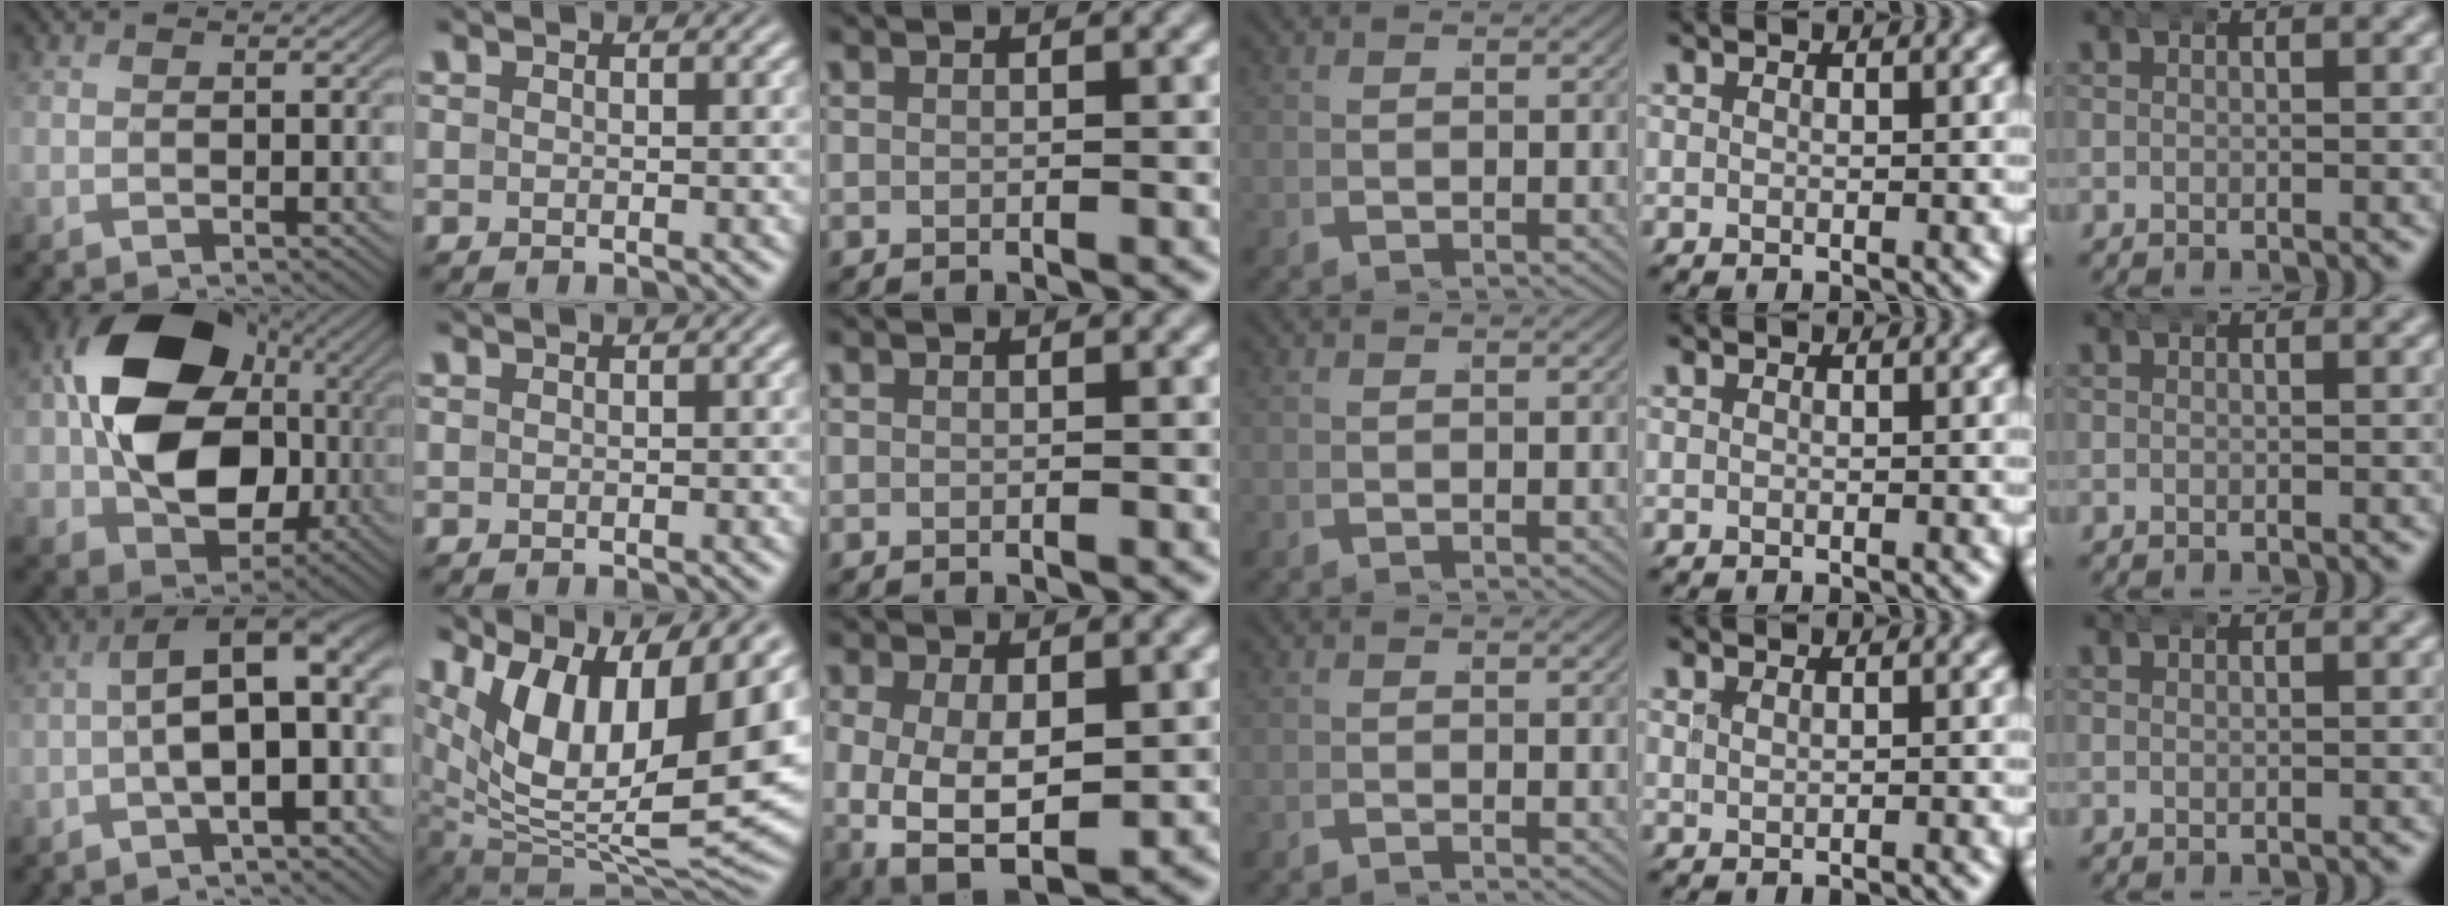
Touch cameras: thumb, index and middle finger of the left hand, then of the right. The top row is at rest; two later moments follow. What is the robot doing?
{"motion": "wrap", "object": "bandana"}